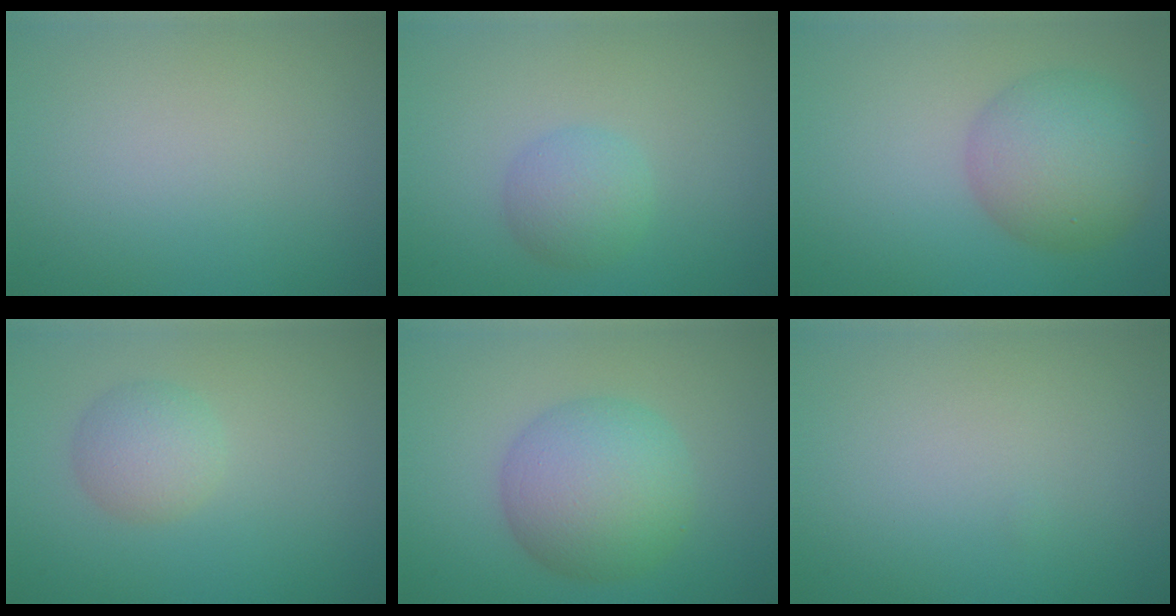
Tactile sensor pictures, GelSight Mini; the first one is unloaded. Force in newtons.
{"total": 2.5, "press": 2.5, "slide": 0.1}
{"total": 6.1, "press": 6.1, "slide": 0.3}
{"total": 2.7, "press": 2.7, "slide": 0.1}
{"total": 6.9, "press": 6.9, "slide": 0.3}
{"total": 0.0}